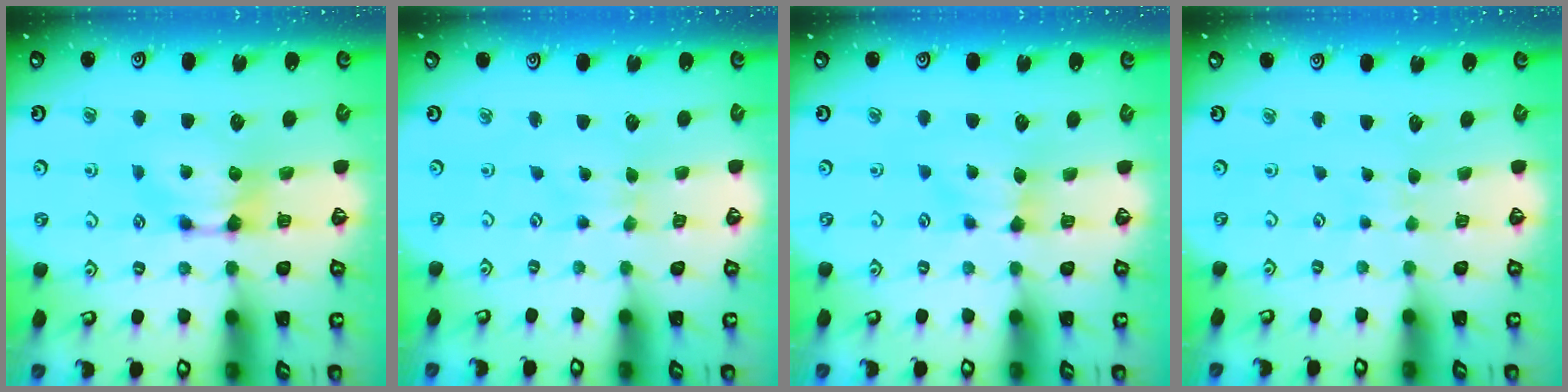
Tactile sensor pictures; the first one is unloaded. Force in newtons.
{"total": 2.0, "press": 2.0, "slide": 0.1}
{"total": 1.8, "press": 1.6, "slide": 0.7}
{"total": 5.1, "press": 5.1, "slide": 0.3}